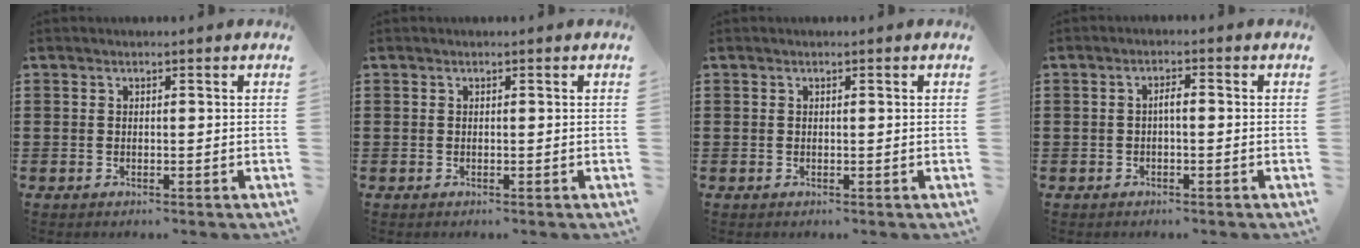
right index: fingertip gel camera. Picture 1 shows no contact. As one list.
[{"total": 0.0}, {"total": 0.0}, {"total": 1.8, "force": [-0.4, 0.4, 1.7], "torque": [-0.032, 0.002, -0.009]}]